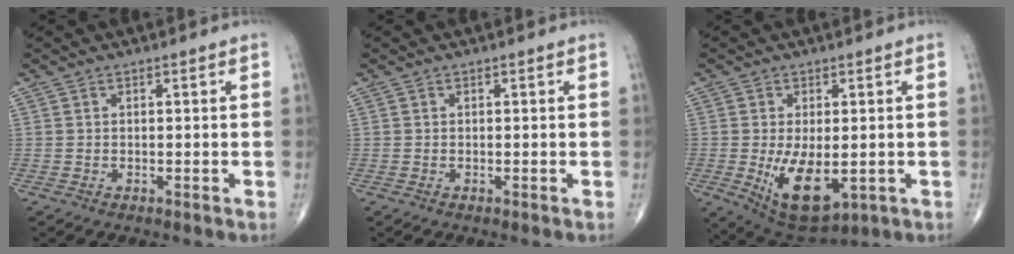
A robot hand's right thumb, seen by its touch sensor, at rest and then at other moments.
{"total": 0.0}
{"total": 11.1, "force": [-2.0, 5.6, 9.4], "torque": [-0.148, -0.019, -0.014]}